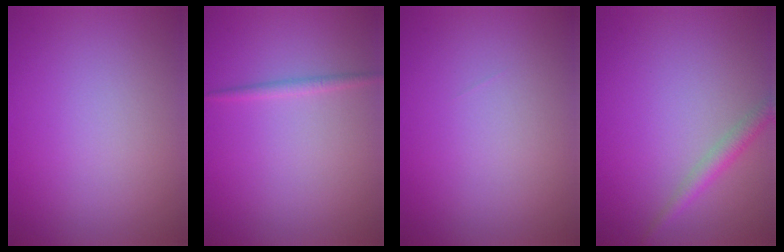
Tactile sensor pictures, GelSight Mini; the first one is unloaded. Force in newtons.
{"total": 1.0, "press": 1.0, "slide": 0.0}
{"total": 0.0}
{"total": 2.0, "press": 2.0, "slide": 0.0}